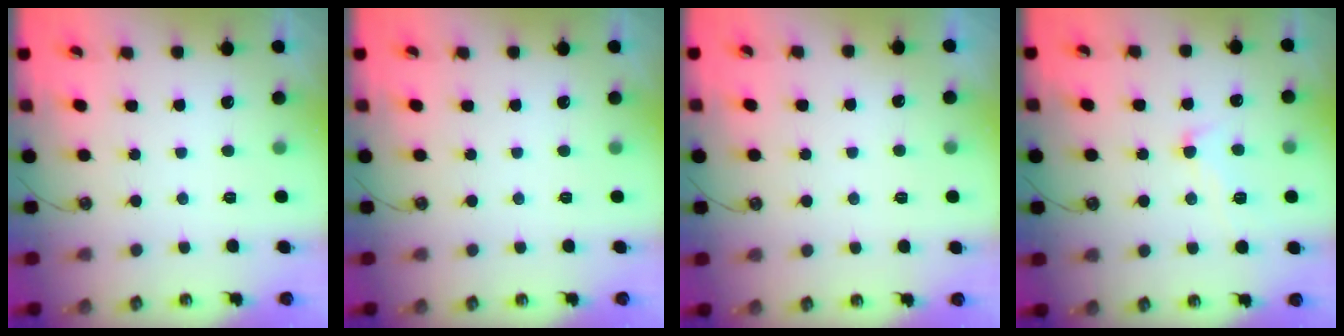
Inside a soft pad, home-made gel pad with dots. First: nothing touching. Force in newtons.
{"total": 0.0}
{"total": 9.0, "press": 9.0, "slide": 0.3}
{"total": 2.2, "press": 2.0, "slide": 1.0}